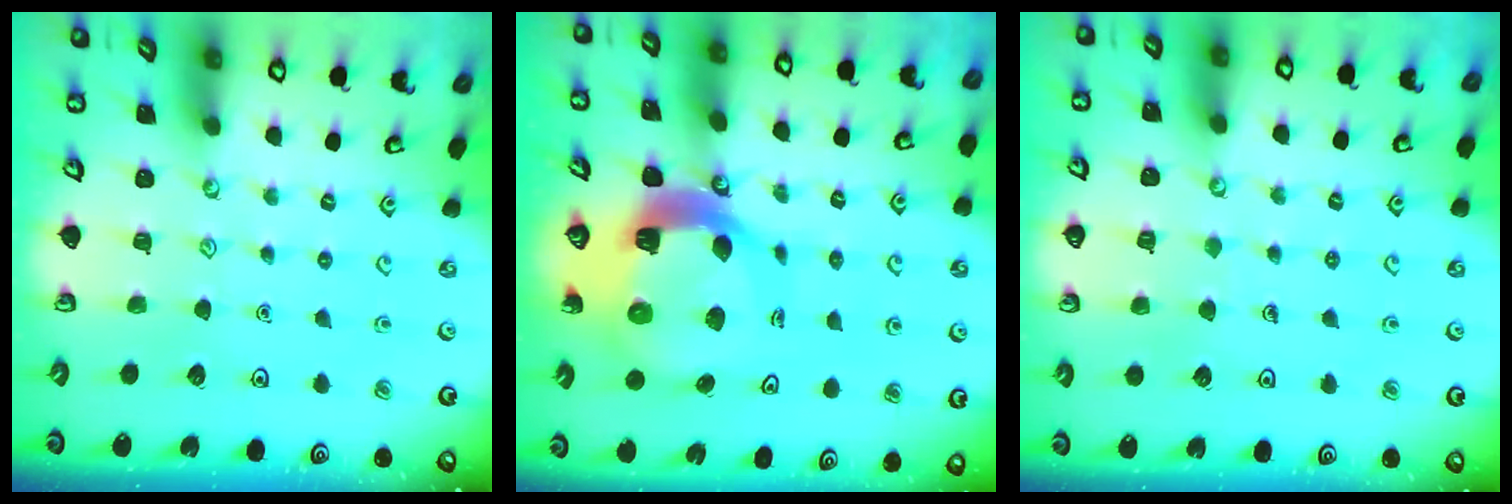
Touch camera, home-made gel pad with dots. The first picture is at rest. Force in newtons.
{"total": 14.2, "press": 14.1, "slide": 1.9}
{"total": 3.3, "press": 3.3, "slide": 0.2}